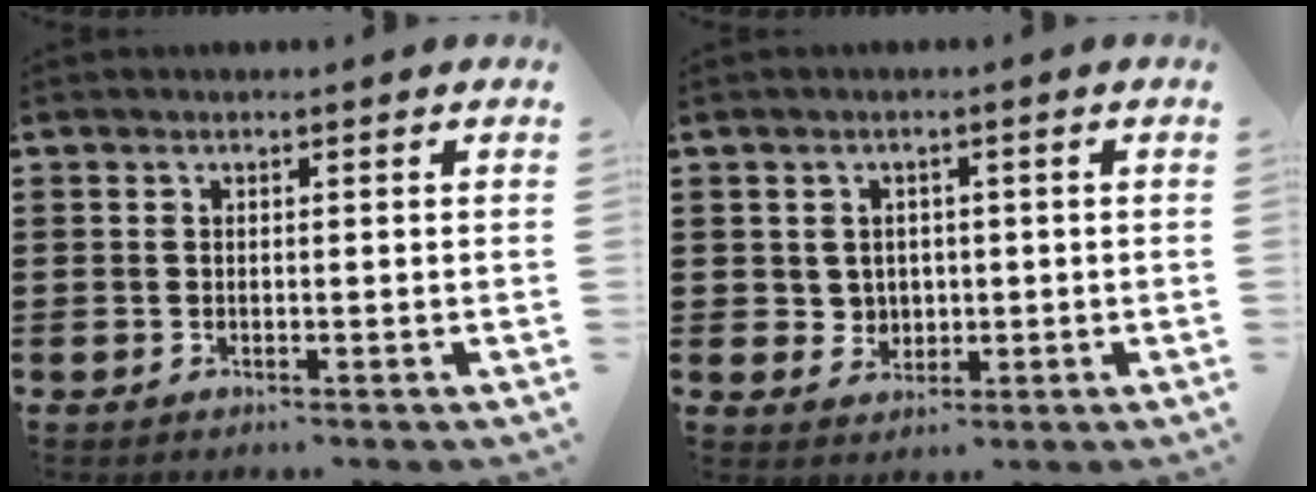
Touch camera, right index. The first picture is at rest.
{"total": 2.8, "force": [0.4, 2.7, 0.6], "torque": [-0.024, 0.012, 0.005]}